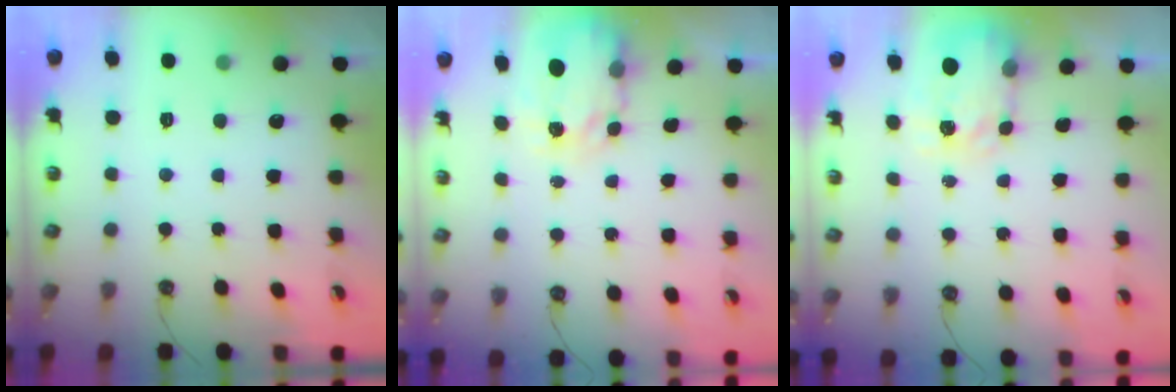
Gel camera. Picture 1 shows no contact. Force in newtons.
{"total": 3.9, "press": 3.9, "slide": 0.1}
{"total": 4.0, "press": 4.0, "slide": 0.5}